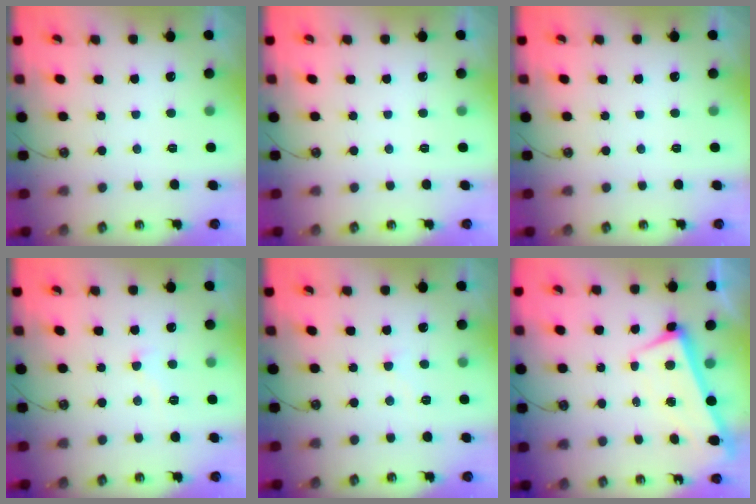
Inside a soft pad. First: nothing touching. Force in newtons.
{"total": 0.0}
{"total": 0.0}
{"total": 1.9, "press": 1.8, "slide": 0.5}
{"total": 5.0, "press": 4.9, "slide": 0.3}
{"total": 1.5, "press": 0.5, "slide": 1.5}